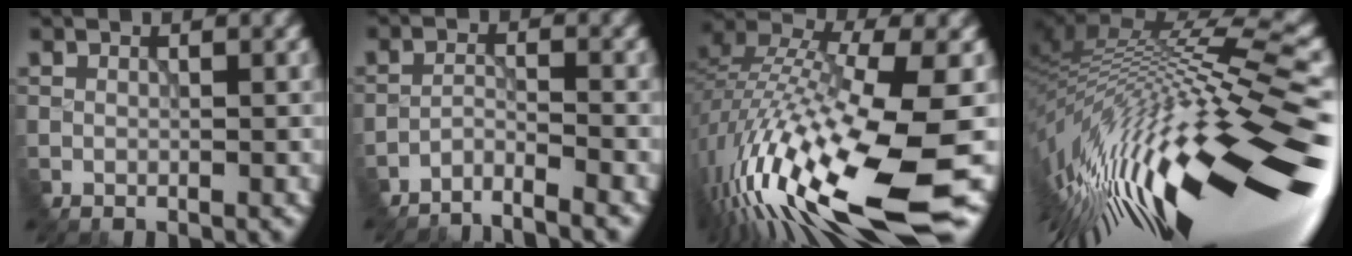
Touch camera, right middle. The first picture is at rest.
{"total": 2.9, "force": [-2.8, 0.1, 0.8], "torque": [-0.012, 0.003, -0.062]}
{"total": 16.6, "force": [-6.3, 4.2, 14.8], "torque": [-0.306, -0.004, -0.114]}
{"total": 17.3, "force": [-3.2, 4.3, 16.5], "torque": [-0.286, -0.012, -0.059]}